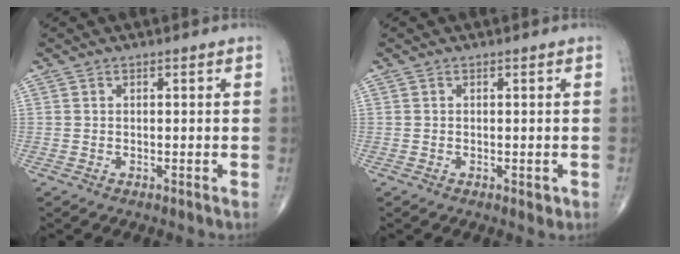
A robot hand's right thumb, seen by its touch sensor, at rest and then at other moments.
{"total": 1.1, "force": [-0.3, 0.7, 0.9], "torque": [-0.006, -0.002, -0.003]}